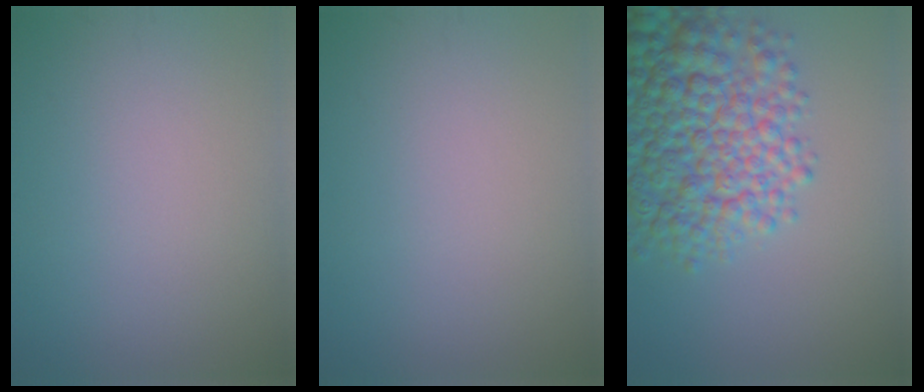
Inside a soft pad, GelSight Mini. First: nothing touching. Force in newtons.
{"total": 0.0}
{"total": 10.2, "press": 10.2, "slide": 0.4}